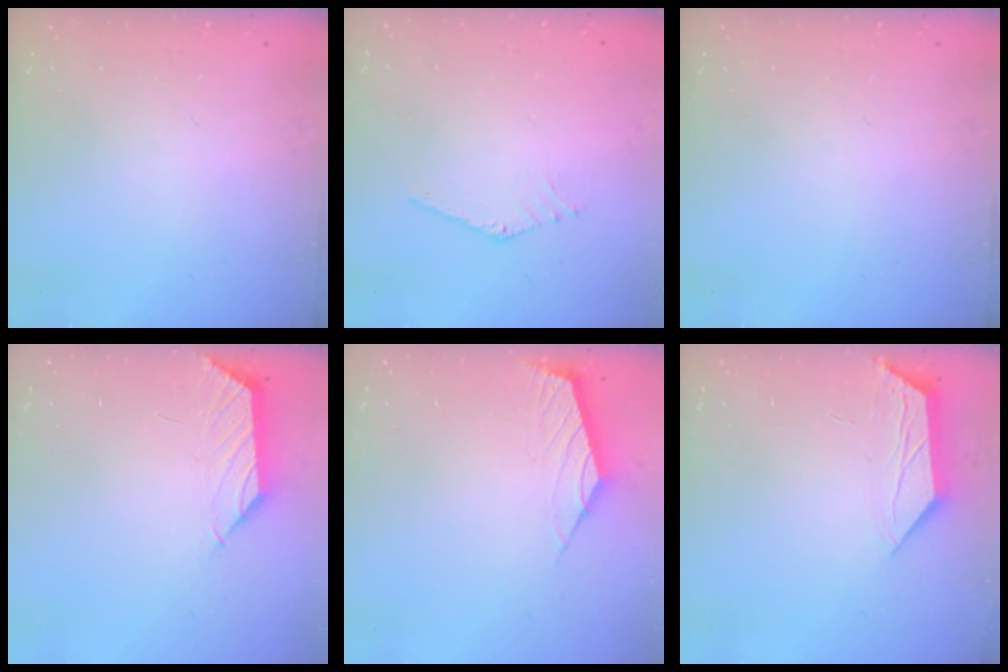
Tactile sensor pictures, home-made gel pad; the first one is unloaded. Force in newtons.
{"total": 1.5, "press": 1.5, "slide": 0.0}
{"total": 0.0}
{"total": 1.2, "press": 1.1, "slide": 0.6}
{"total": 2.3, "press": 2.2, "slide": 0.4}
{"total": 4.5, "press": 4.4, "slide": 0.5}